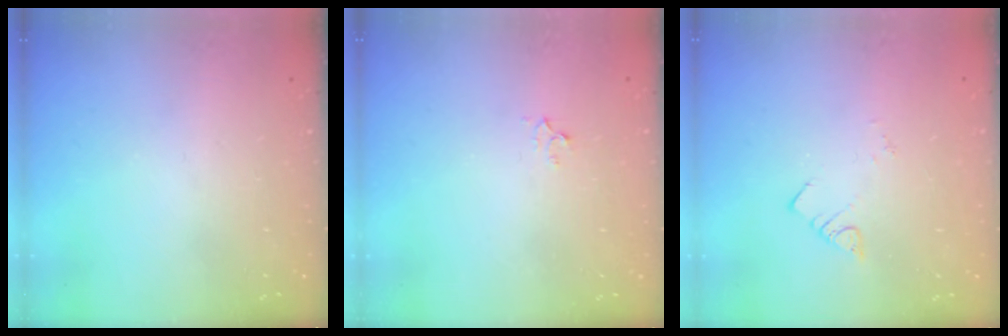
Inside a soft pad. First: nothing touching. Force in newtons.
{"total": 3.0, "press": 3.0, "slide": 0.5}
{"total": 1.9, "press": 1.9, "slide": 0.1}